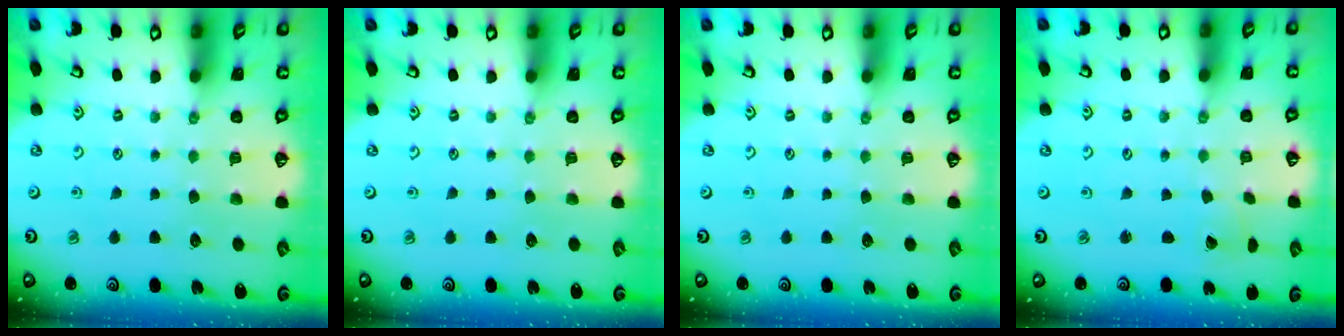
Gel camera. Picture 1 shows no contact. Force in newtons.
{"total": 0.0}
{"total": 0.0}
{"total": 1.0, "press": 1.0, "slide": 0.1}